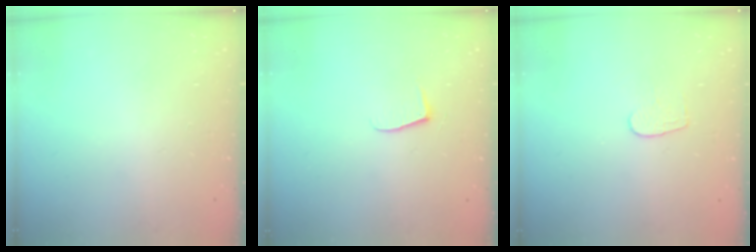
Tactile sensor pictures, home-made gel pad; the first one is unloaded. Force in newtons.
{"total": 5.2, "press": 5.2, "slide": 0.5}
{"total": 4.6, "press": 4.6, "slide": 0.2}